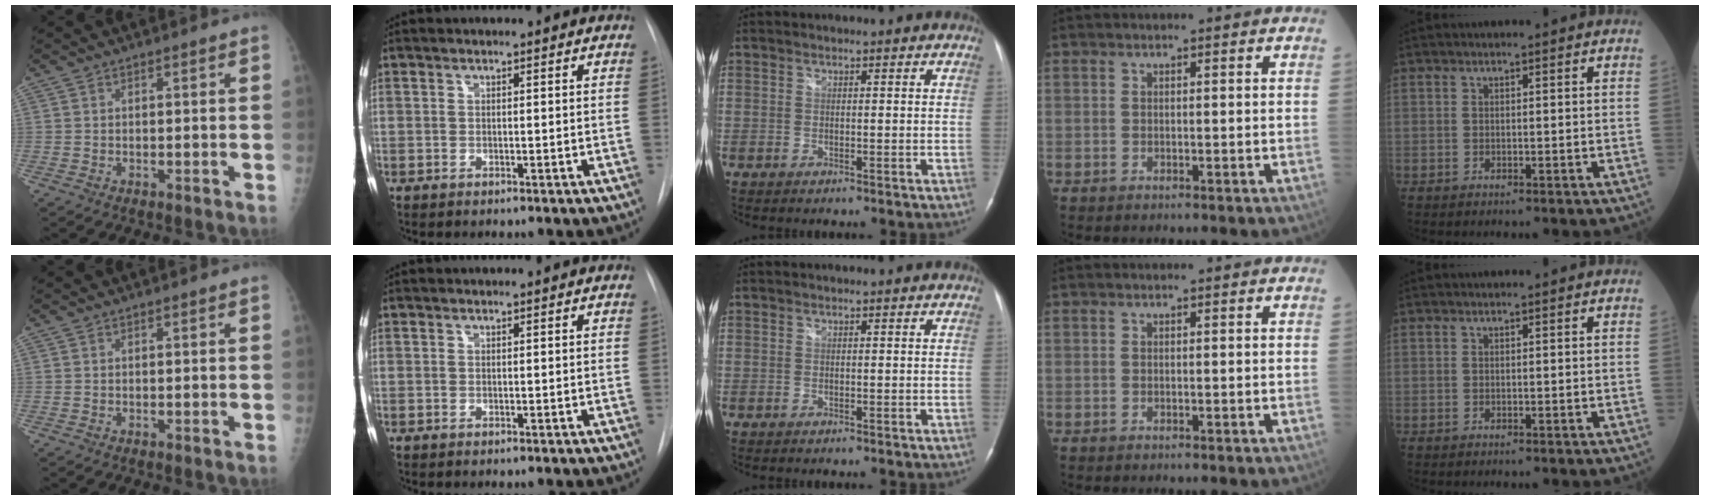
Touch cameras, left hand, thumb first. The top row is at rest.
{}